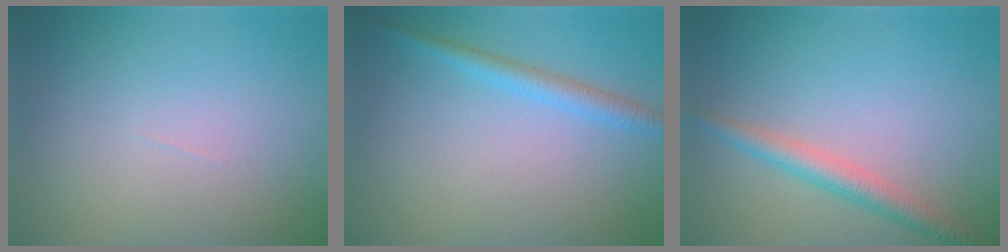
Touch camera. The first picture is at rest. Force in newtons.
{"total": 2.1, "press": 2.1, "slide": 0.1}
{"total": 2.8, "press": 2.8, "slide": 0.1}